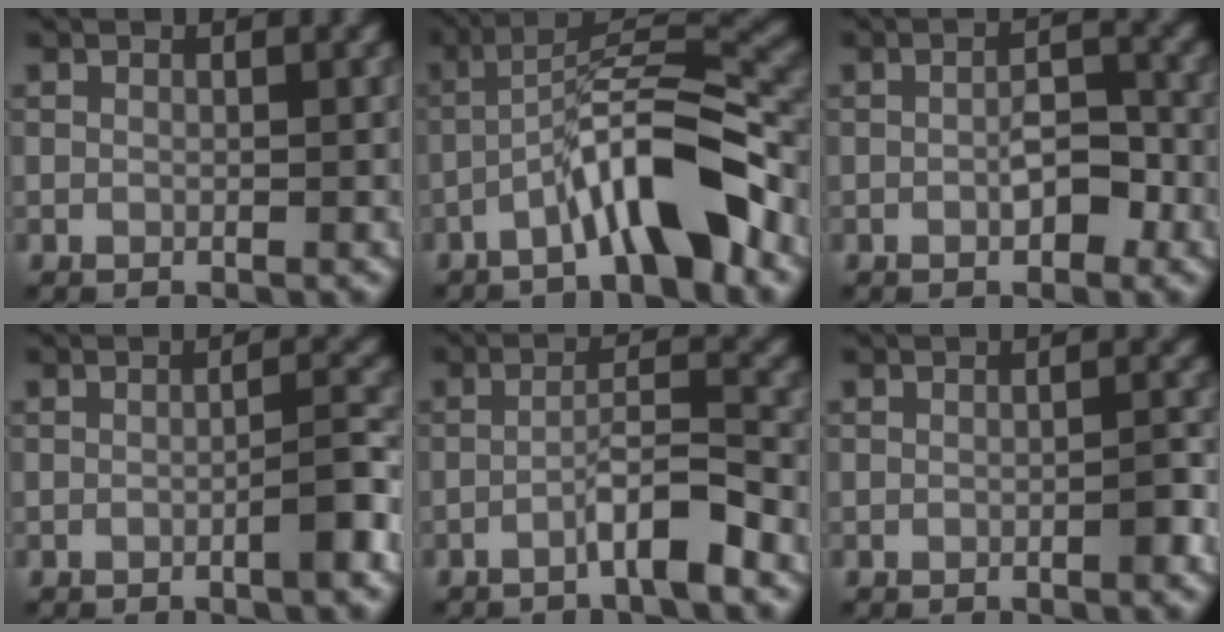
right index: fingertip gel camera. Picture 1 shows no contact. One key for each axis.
{"total": 8.2, "fx": -4.3, "fy": 1.6, "fz": 6.8, "tx": -0.116, "ty": 0.024, "tz": -0.077}
{"total": 3.0, "fx": -0.9, "fy": 1.2, "fz": 2.6, "tx": -0.041, "ty": 0.003, "tz": -0.016}
{"total": 2.6, "fx": -1.1, "fy": 0.3, "fz": 2.4, "tx": -0.031, "ty": 0.012, "tz": -0.020}
{"total": 4.0, "fx": -2.2, "fy": 0.4, "fz": 3.3, "tx": -0.056, "ty": 0.016, "tz": -0.045}
{"total": 1.3, "fx": -0.6, "fy": 0.1, "fz": 1.1, "tx": -0.015, "ty": 0.004, "tz": -0.010}